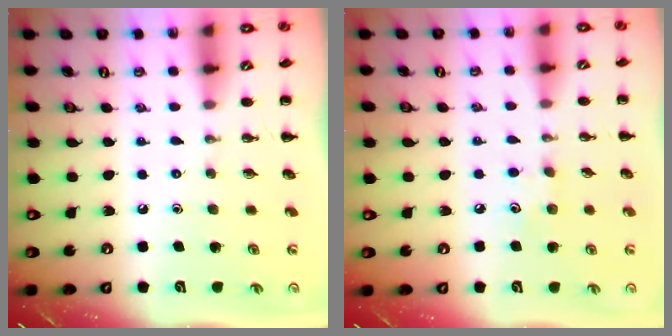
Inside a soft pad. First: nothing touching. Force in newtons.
{"total": 5.7, "press": 5.4, "slide": 1.8}